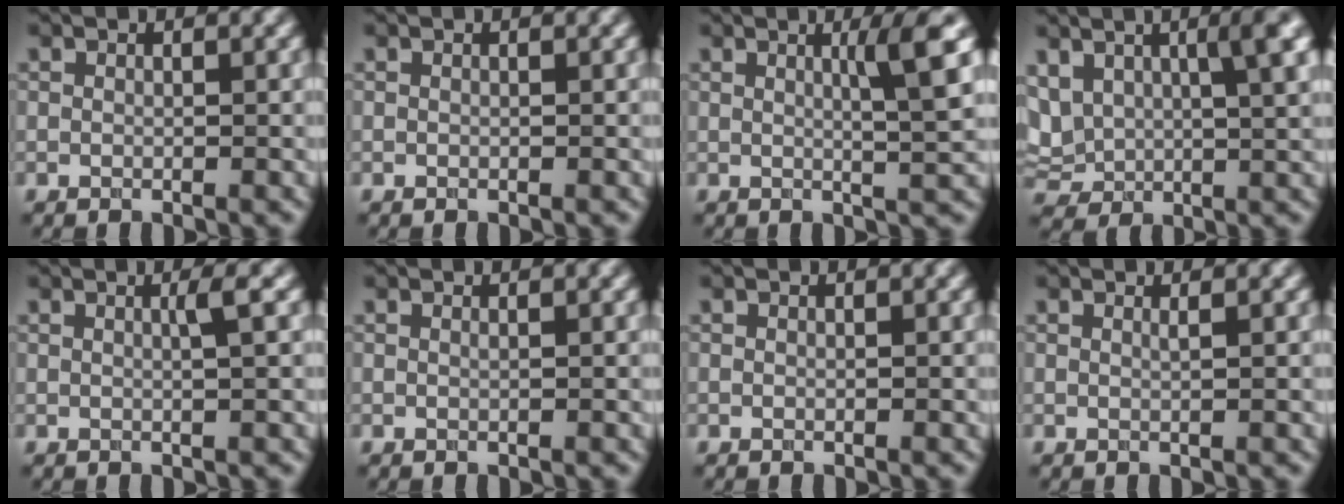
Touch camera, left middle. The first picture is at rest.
{"total": 0.0}
{"total": 4.1, "force": [1.2, 0.2, 3.9], "torque": [-0.058, 0.002, 0.029]}
{"total": 7.3, "force": [2.9, 3.6, 5.6], "torque": [-0.130, 0.010, 0.069]}
{"total": 1.2, "force": [0.1, -0.1, 1.1], "torque": [-0.023, 0.005, 0.006]}
{"total": 0.0}
{"total": 0.0}
{"total": 0.0}